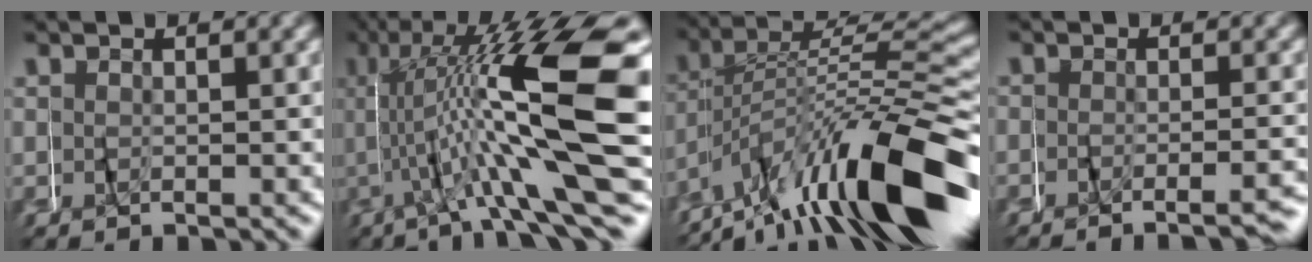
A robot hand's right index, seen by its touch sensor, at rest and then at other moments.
{"total": 15.0, "force": [1.1, 4.3, 14.3], "torque": [-0.199, 0.033, 0.008]}
{"total": 13.0, "force": [-6.4, 6.0, 9.6], "torque": [-0.154, -0.016, -0.096]}
{"total": 3.1, "force": [-2.9, 0.5, 1.1], "torque": [-0.011, -0.008, -0.046]}